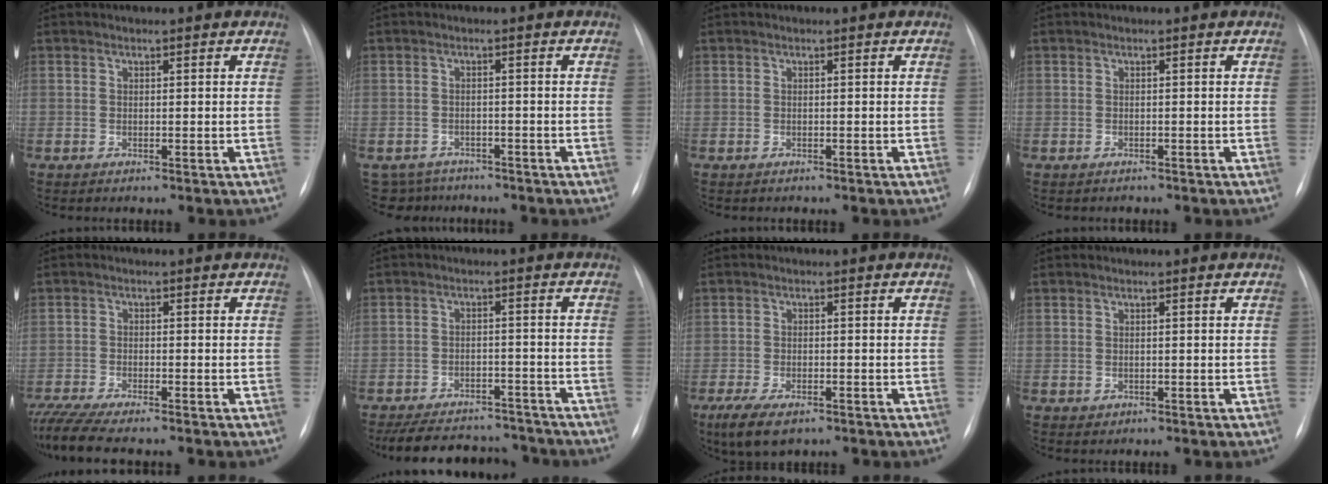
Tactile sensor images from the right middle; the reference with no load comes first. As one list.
[{"total": 5.1, "force": [-4.4, 2.6, -0.7], "torque": [0.014, 0.010, -0.065]}, {"total": 0.6, "force": [-0.4, 0.4, -0.1], "torque": [-0.005, 0.004, -0.007]}, {"total": 1.0, "force": [-0.8, 0.6, -0.1], "torque": [-0.007, 0.003, -0.012]}, {"total": 9.1, "force": [-7.8, 1.0, 4.5], "torque": [-0.081, -0.014, -0.128]}, {"total": 14.6, "force": [-13.1, 4.9, 4.1], "torque": [-0.075, 0.011, -0.177]}, {"total": 6.4, "force": [-4.2, 2.6, 4.0], "torque": [-0.079, -0.012, -0.067]}, {"total": 0.8, "force": [-0.3, 0.7, 0.1], "torque": [-0.001, 0.002, -0.002]}]